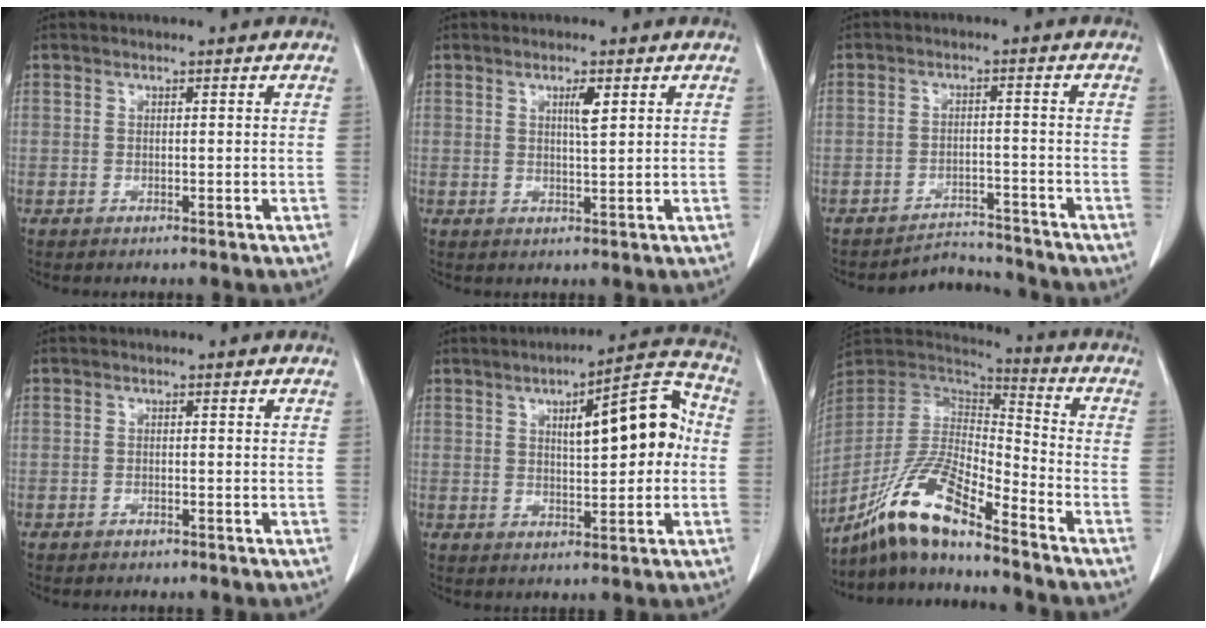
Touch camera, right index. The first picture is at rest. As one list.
[{"total": 2.5, "force": [1.1, 0.2, 2.3], "torque": [-0.041, -0.002, 0.019]}, {"total": 4.9, "force": [-4.7, 0.9, -1.0], "torque": [0.017, 0.013, -0.070]}, {"total": 0.7, "force": [-0.6, 0.4, 0.1], "torque": [-0.007, 0.001, -0.006]}, {"total": 11.7, "force": [1.7, 3.3, 11.1], "torque": [-0.150, 0.035, 0.025]}, {"total": 13.9, "force": [-10.6, 2.2, 8.8], "torque": [-0.175, 0.006, -0.197]}]